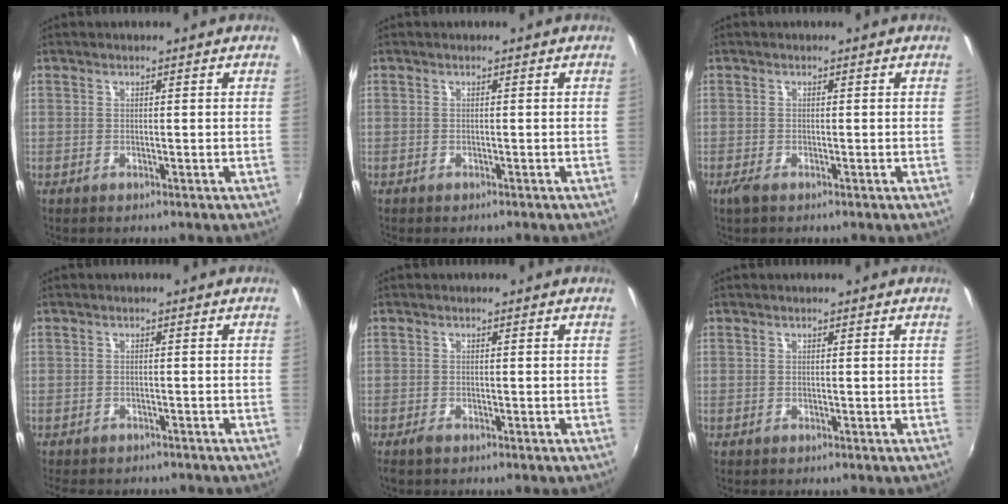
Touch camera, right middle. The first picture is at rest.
{"total": 0.5, "force": [-0.5, 0.2, 0.1], "torque": [-0.004, -0.001, -0.008]}
{"total": 1.5, "force": [-1.0, 0.4, 1.0], "torque": [-0.023, -0.005, -0.021]}
{"total": 4.6, "force": [-3.9, 1.8, 1.6], "torque": [-0.042, -0.012, -0.058]}
{"total": 1.3, "force": [-1.0, 0.5, 0.7], "torque": [-0.013, -0.004, -0.019]}
{"total": 0.0}